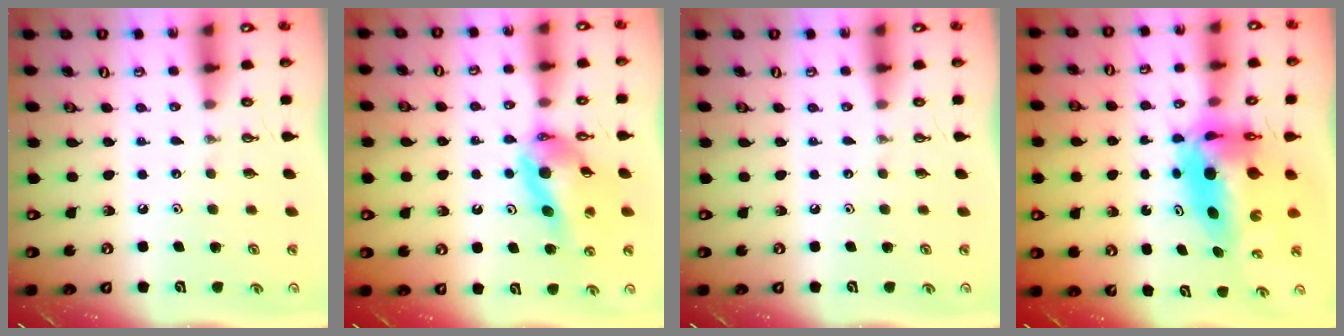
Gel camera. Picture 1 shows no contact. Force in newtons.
{"total": 12.6, "press": 12.5, "slide": 1.6}
{"total": 0.0}
{"total": 10.8, "press": 10.6, "slide": 2.1}